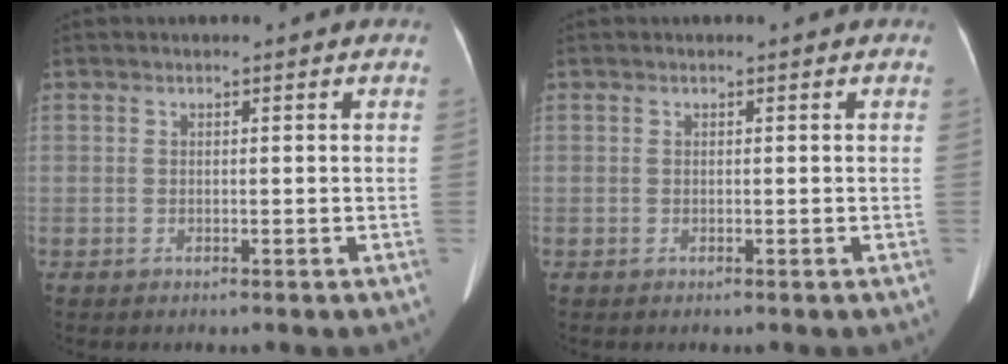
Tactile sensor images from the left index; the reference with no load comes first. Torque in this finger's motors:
{"motor_torque": [0.11, -0.04, 0.06, 0.00]}